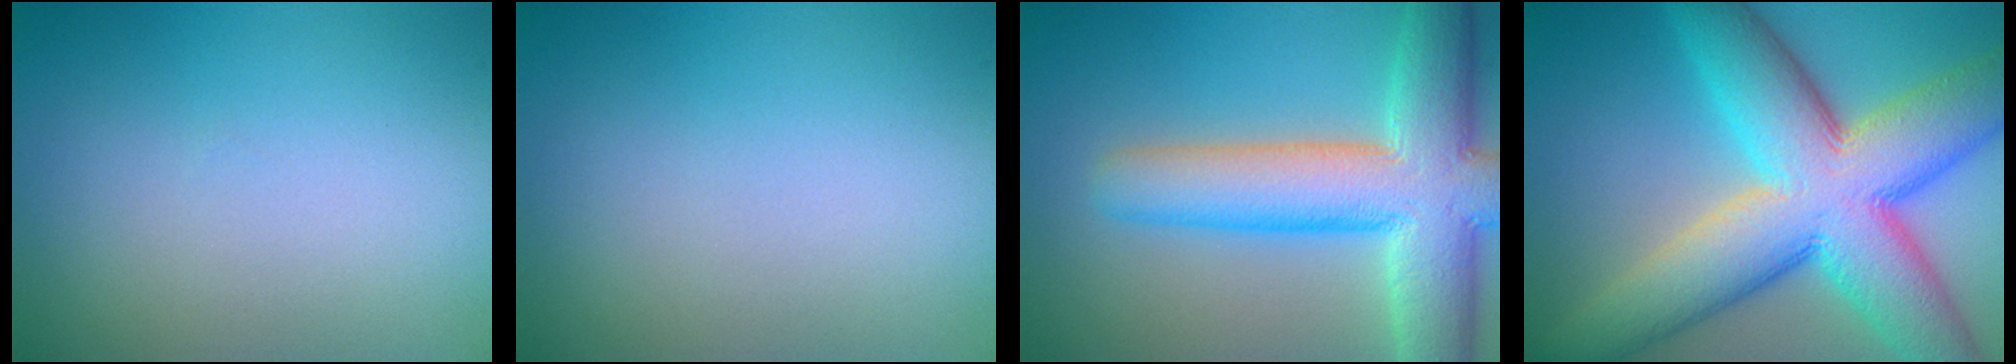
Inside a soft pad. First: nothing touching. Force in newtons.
{"total": 0.0}
{"total": 10.0, "press": 10.0, "slide": 0.5}
{"total": 13.6, "press": 13.6, "slide": 0.6}